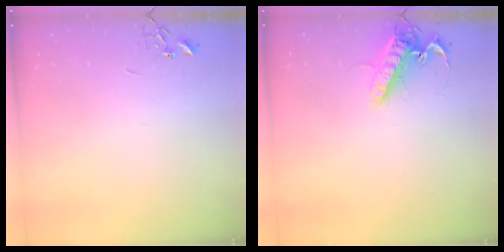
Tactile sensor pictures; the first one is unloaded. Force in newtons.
{"total": 13.7, "press": 13.5, "slide": 2.3}